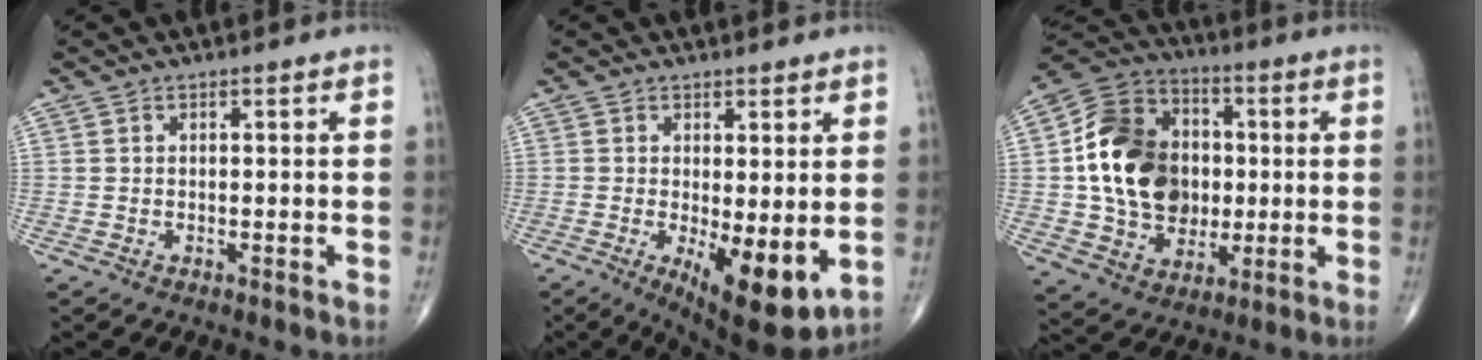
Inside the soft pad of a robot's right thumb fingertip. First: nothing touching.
{"total": 10.3, "force": [-1.7, 3.6, 9.5], "torque": [-0.134, -0.028, -0.015]}
{"total": 20.2, "force": [0.7, 15.5, 13.0], "torque": [-0.198, 0.017, 0.016]}